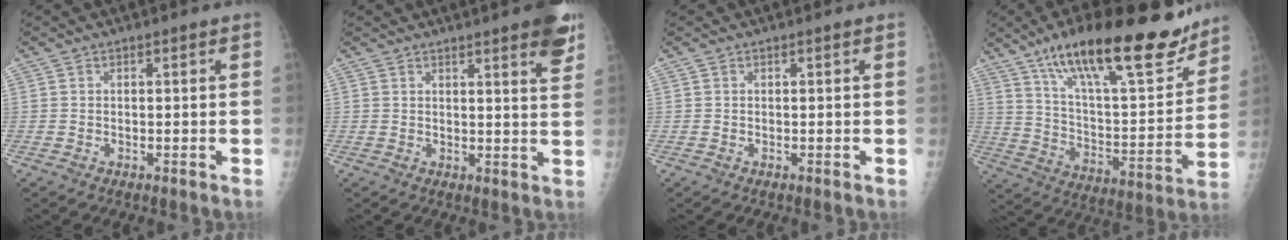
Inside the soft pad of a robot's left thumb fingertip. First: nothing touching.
{"total": 8.0, "force": [5.0, 1.1, 6.1], "torque": [-0.063, -0.018, 0.056]}
{"total": 0.0}
{"total": 27.3, "force": [18.6, 7.9, 18.3], "torque": [-0.251, -0.064, 0.303]}